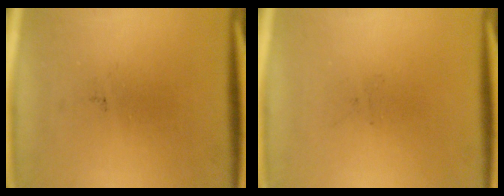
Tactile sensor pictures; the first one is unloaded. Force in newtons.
{"total": 0.0}